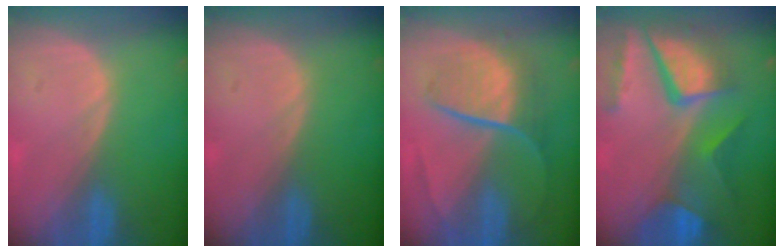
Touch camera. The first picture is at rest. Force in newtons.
{"total": 0.0}
{"total": 9.2, "press": 7.6, "slide": 5.1}
{"total": 11.4, "press": 9.5, "slide": 6.4}